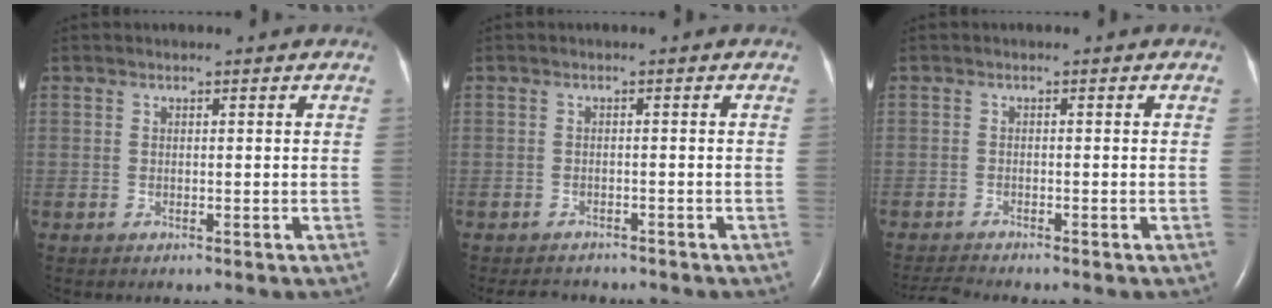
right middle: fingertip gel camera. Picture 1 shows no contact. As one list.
[{"total": 4.3, "force": [-4.0, 1.4, 0.8], "torque": [-0.011, -0.007, -0.056]}, {"total": 2.4, "force": [-2.3, -0.8, 0.1], "torque": [-0.011, -0.017, -0.044]}]